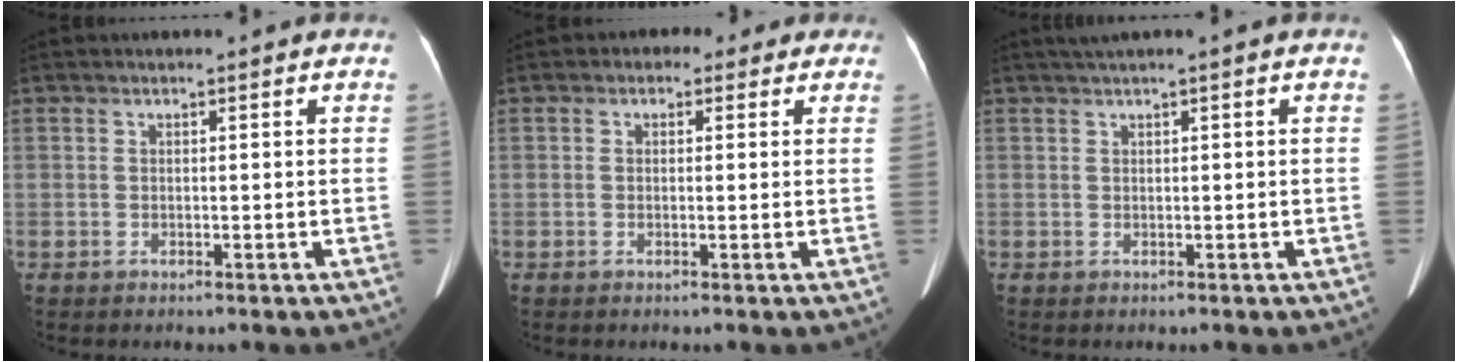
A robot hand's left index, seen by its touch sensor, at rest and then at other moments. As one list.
[{"total": 3.0, "force": [1.4, 2.3, 1.1], "torque": [-0.006, 0.019, 0.010]}, {"total": 0.8, "force": [0.4, 0.0, 0.7], "torque": [-0.013, 0.015, 0.013]}]